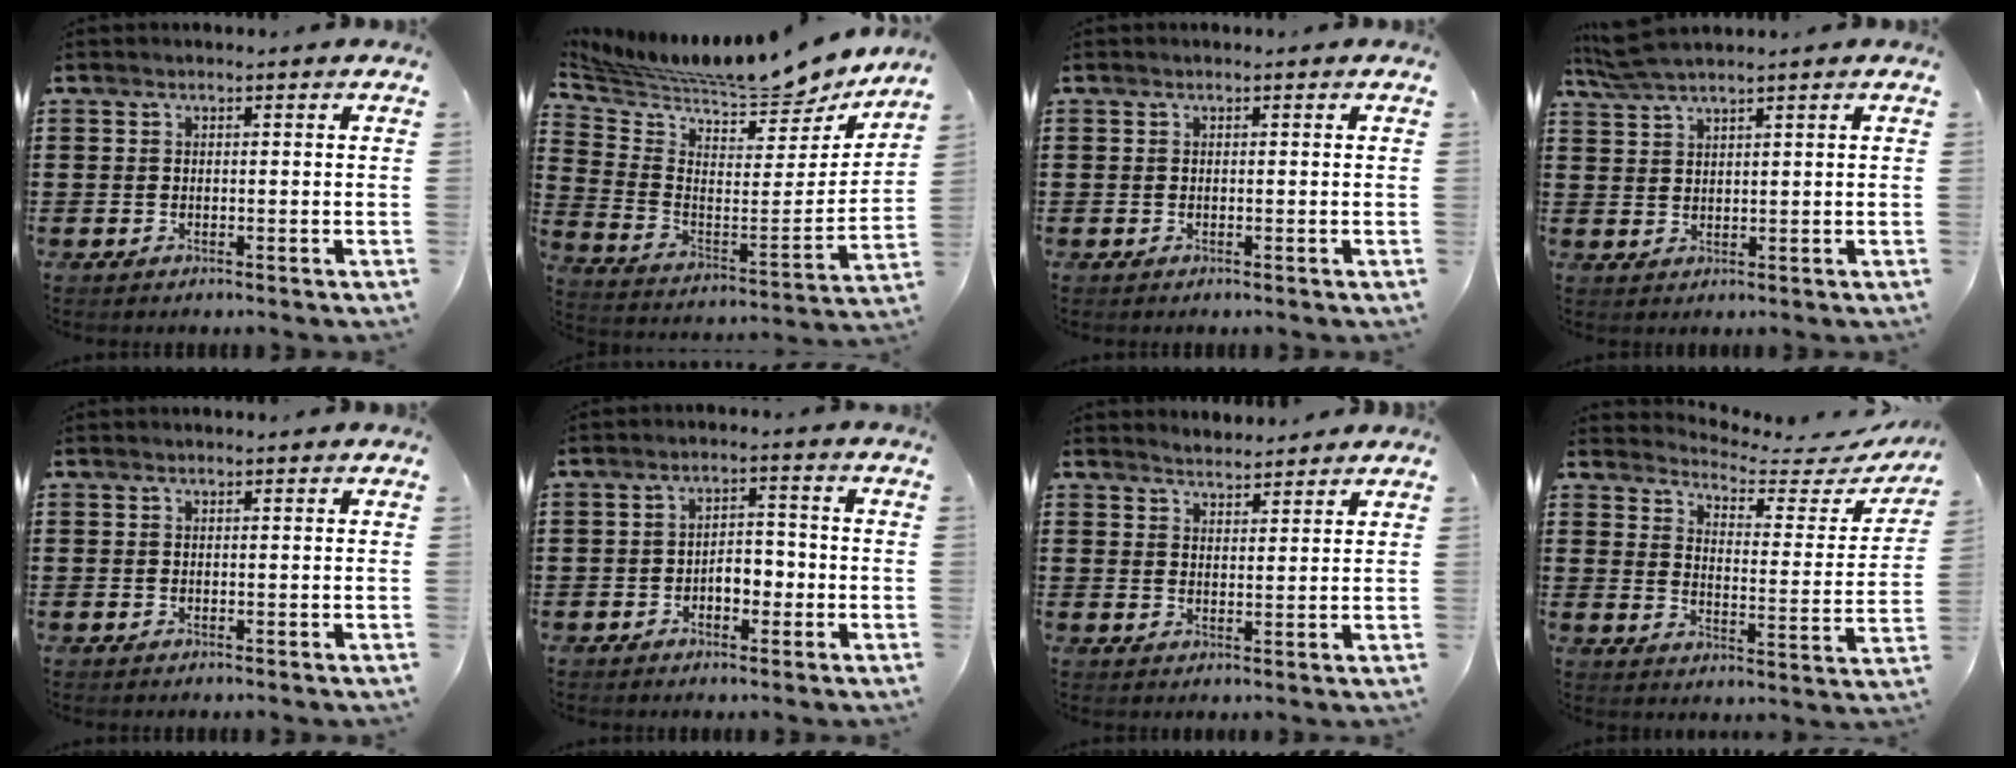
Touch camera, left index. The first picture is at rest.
{"total": 7.8, "force": [7.4, 0.3, 2.3], "torque": [-0.080, -0.074, 0.119]}
{"total": 0.0}
{"total": 3.6, "force": [3.2, 0.2, 1.7], "torque": [-0.043, -0.001, 0.060]}
{"total": 0.0}
{"total": 3.7, "force": [-1.3, 2.2, 2.8], "torque": [-0.046, 0.003, -0.028]}
{"total": 2.8, "force": [2.8, 0.1, -0.2], "torque": [-0.005, -0.006, 0.054]}
{"total": 3.6, "force": [3.5, 0.4, 0.9], "torque": [-0.034, -0.034, 0.051]}